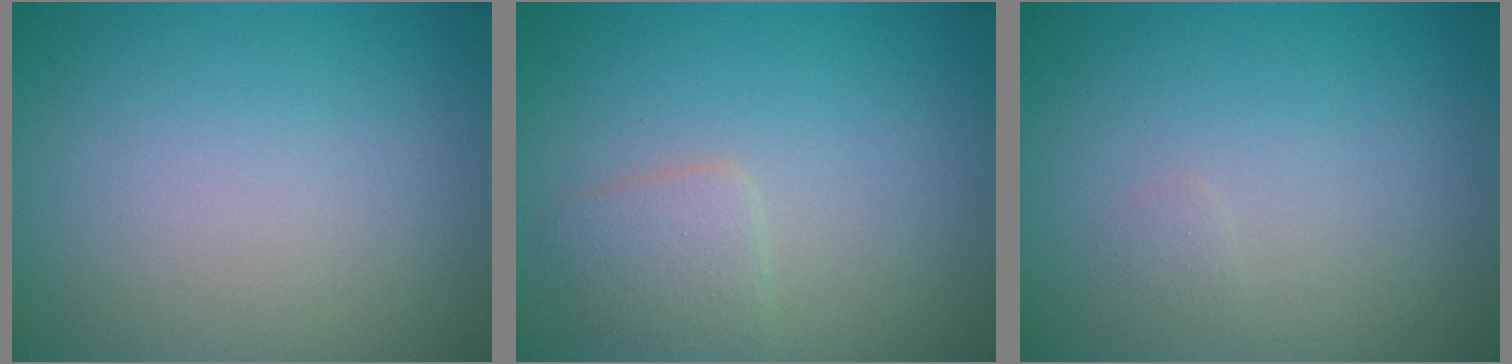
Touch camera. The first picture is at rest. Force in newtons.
{"total": 2.2, "press": 2.2, "slide": 0.1}
{"total": 0.5, "press": 0.5, "slide": 0.0}